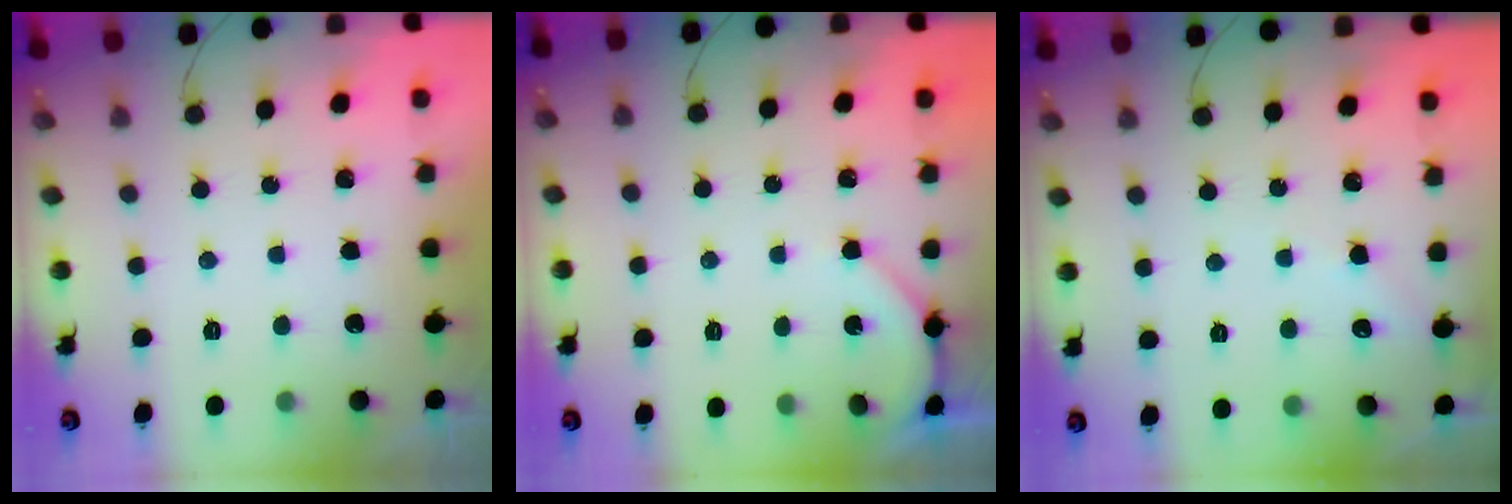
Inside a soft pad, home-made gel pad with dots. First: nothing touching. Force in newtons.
{"total": 2.3, "press": 2.2, "slide": 0.4}
{"total": 3.0, "press": 3.0, "slide": 0.4}